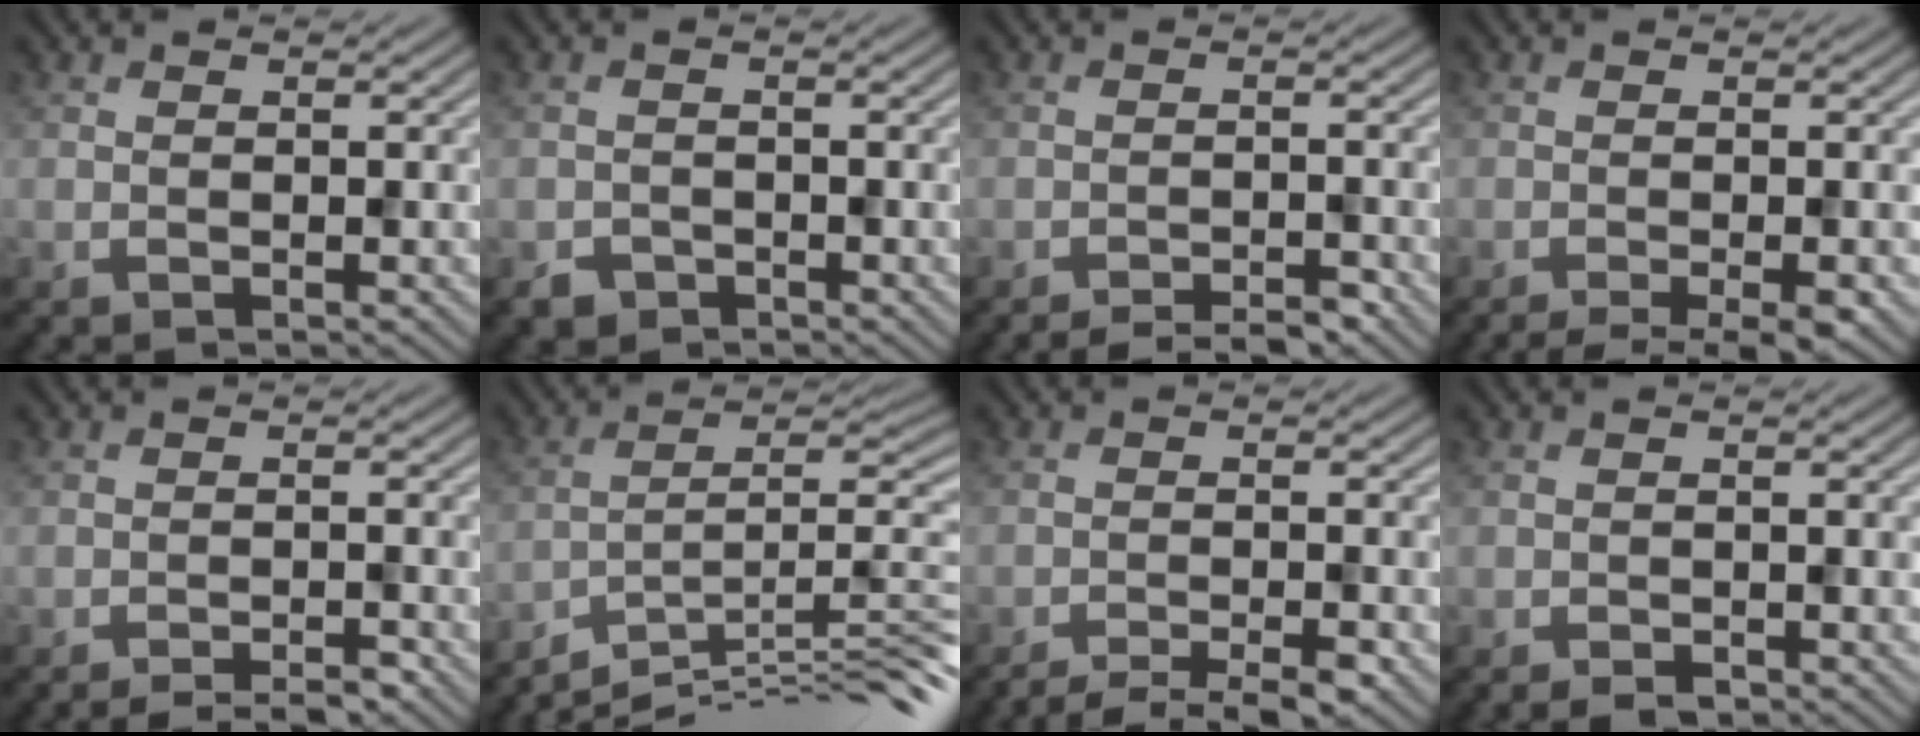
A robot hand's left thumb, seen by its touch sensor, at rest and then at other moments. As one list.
[{"total": 1.8, "force": [-1.3, 1.2, 0.4], "torque": [-0.005, -0.005, -0.029]}, {"total": 3.5, "force": [-3.1, 0.4, 1.6], "torque": [-0.024, 0.005, -0.048]}, {"total": 4.0, "force": [-2.6, 0.6, 3.0], "torque": [-0.039, 0.000, -0.038]}, {"total": 2.8, "force": [-2.4, 0.3, 1.5], "torque": [-0.018, 0.005, -0.036]}, {"total": 12.5, "force": [-9.5, 2.0, 7.9], "torque": [-0.123, 0.001, -0.156]}, {"total": 5.5, "force": [-4.7, 0.9, 2.8], "torque": [-0.043, -0.001, -0.070]}, {"total": 1.1, "force": [-0.9, 0.4, 0.5], "torque": [-0.007, -0.003, -0.016]}]